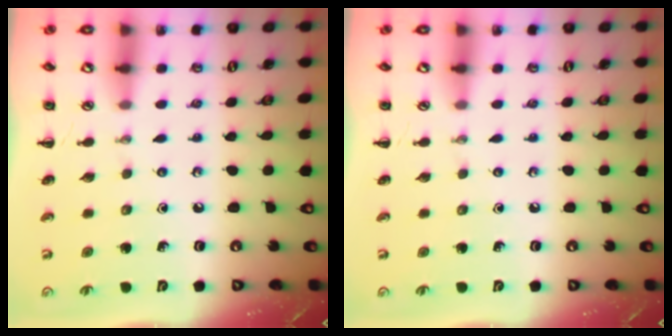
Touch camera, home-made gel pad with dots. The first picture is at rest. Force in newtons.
{"total": 0.0}